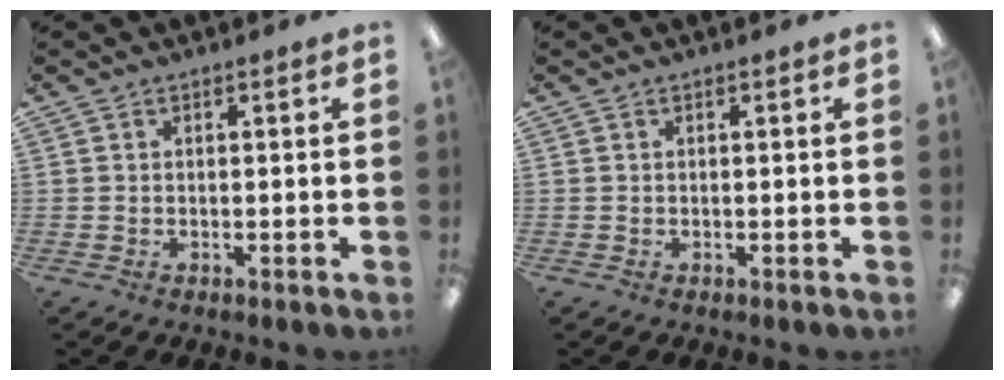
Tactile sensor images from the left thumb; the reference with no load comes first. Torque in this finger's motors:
{"motor_torque": [-0.06, 0.05, -0.08, 0.06, 0.00]}